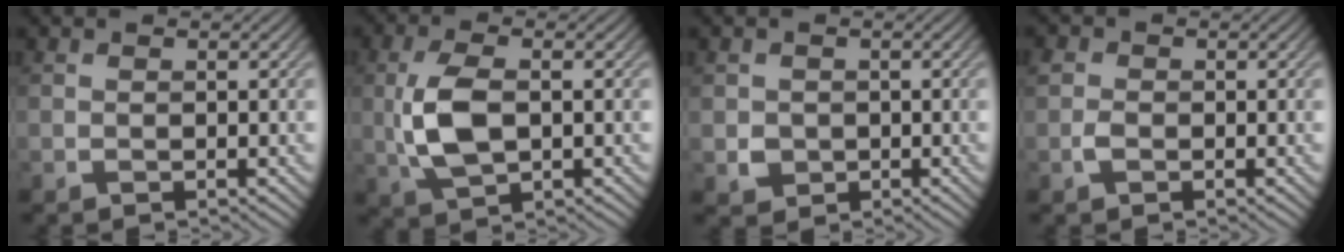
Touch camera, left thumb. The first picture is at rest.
{"total": 7.0, "force": [0.1, 3.6, 6.0], "torque": [-0.149, 0.004, 0.000]}
{"total": 2.2, "force": [-0.2, 2.1, 0.6], "torque": [-0.013, -0.004, -0.006]}
{"total": 1.7, "force": [-0.5, 1.4, 0.8], "torque": [-0.020, 0.005, -0.017]}